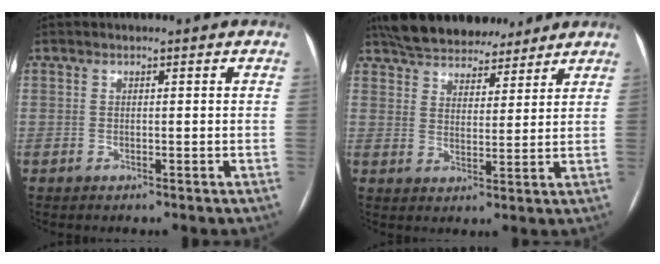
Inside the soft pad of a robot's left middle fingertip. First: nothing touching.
{"total": 14.7, "force": [12.7, 5.2, 5.1], "torque": [-0.089, 0.022, 0.195]}